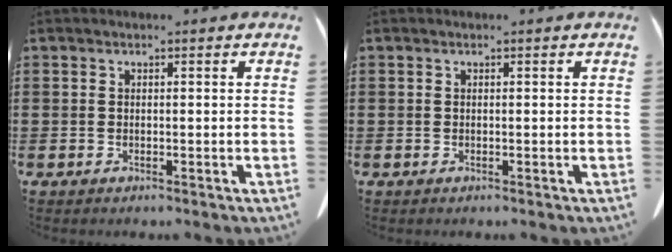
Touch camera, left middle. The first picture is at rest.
{"total": 0.0}